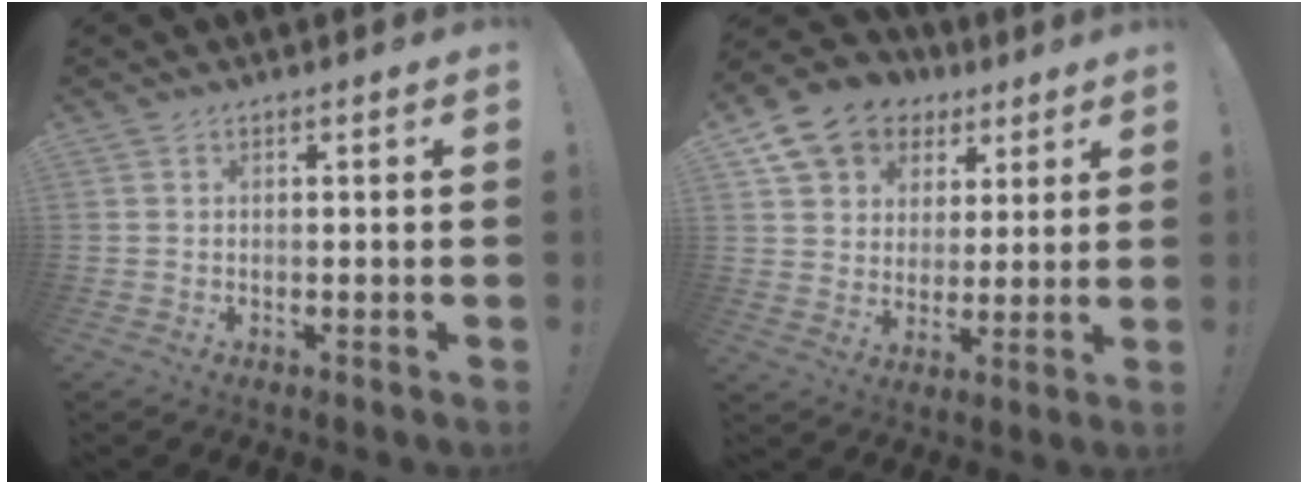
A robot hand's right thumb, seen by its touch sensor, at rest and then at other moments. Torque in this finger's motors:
{"motor_torque": [1.12, 1.15, 0.19, 0.13, 0.04]}